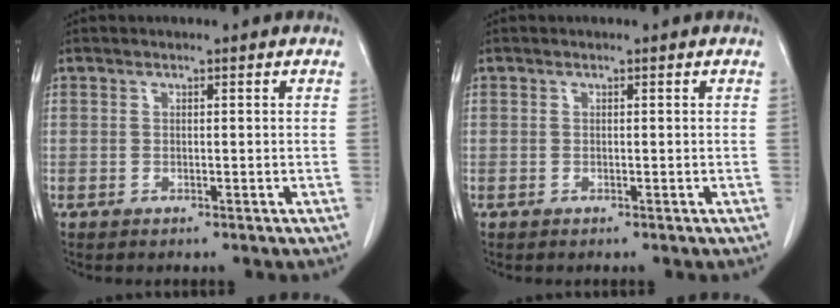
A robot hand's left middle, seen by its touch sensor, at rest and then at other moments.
{"total": 0.0}